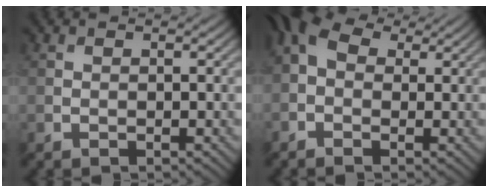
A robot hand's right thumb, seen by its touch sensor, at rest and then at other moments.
{"total": 6.3, "force": [1.4, 4.4, 4.3], "torque": [-0.115, 0.005, 0.018]}